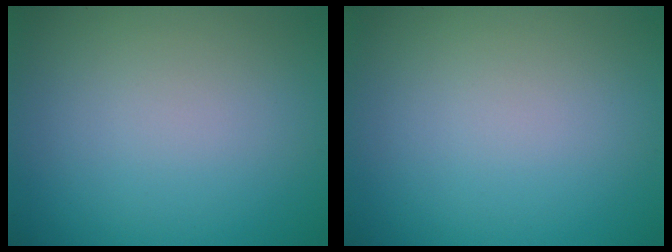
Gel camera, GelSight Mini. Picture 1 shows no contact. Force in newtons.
{"total": 0.0}